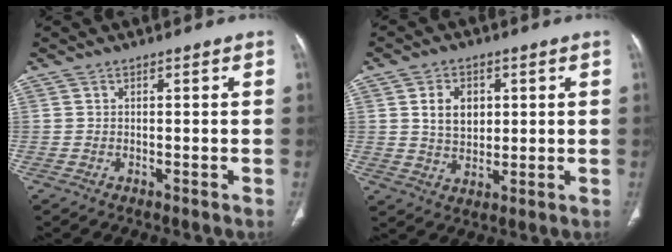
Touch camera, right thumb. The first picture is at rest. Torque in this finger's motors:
{"motor_torque": [0.77, 0.72, 0.93, 0.08, 0.02]}